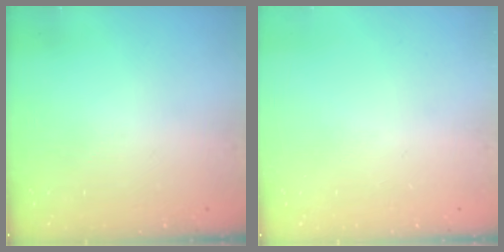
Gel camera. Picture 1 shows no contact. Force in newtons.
{"total": 0.0}